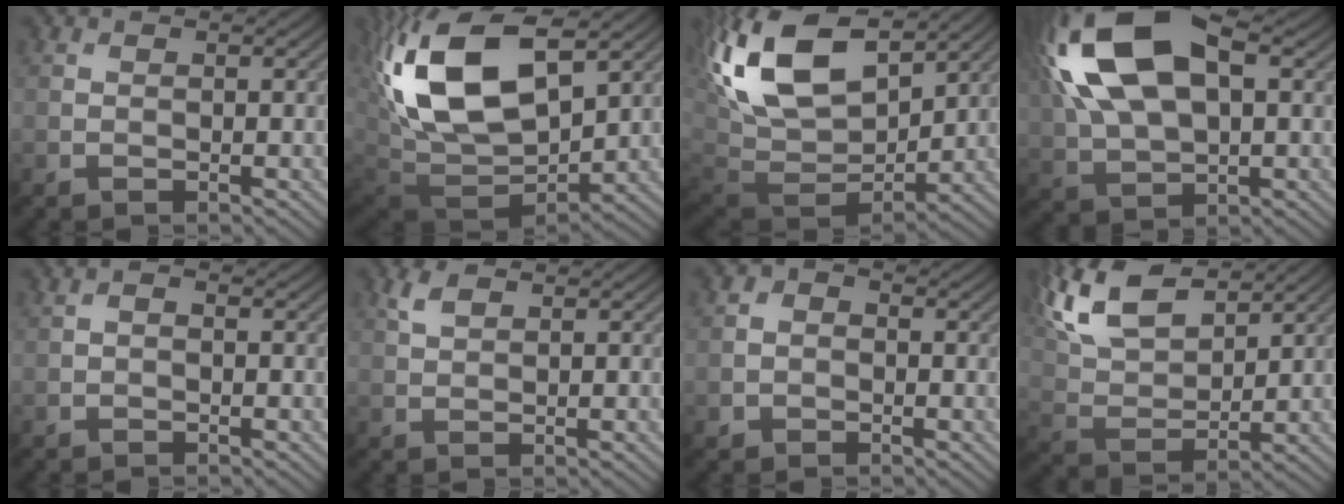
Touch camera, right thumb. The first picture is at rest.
{"total": 18.1, "force": [6.2, 9.9, 13.8], "torque": [-0.309, 0.011, 0.122]}
{"total": 19.6, "force": [8.0, 11.2, 13.9], "torque": [-0.307, 0.029, 0.154]}
{"total": 17.6, "force": [5.2, 9.4, 13.9], "torque": [-0.311, 0.030, 0.085]}
{"total": 0.8, "force": [-0.2, 0.5, 0.7], "torque": [-0.013, 0.002, -0.005]}
{"total": 2.3, "force": [1.4, 1.0, 1.5], "torque": [-0.040, 0.006, 0.029]}
{"total": 2.2, "force": [-0.6, 2.0, 0.8], "torque": [-0.011, -0.003, -0.016]}
{"total": 13.5, "force": [8.8, 5.6, 8.6], "torque": [-0.203, 0.026, 0.159]}